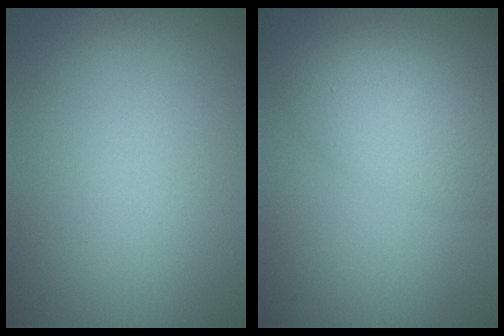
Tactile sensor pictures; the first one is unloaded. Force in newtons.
{"total": 4.5, "press": 4.5, "slide": 0.2}